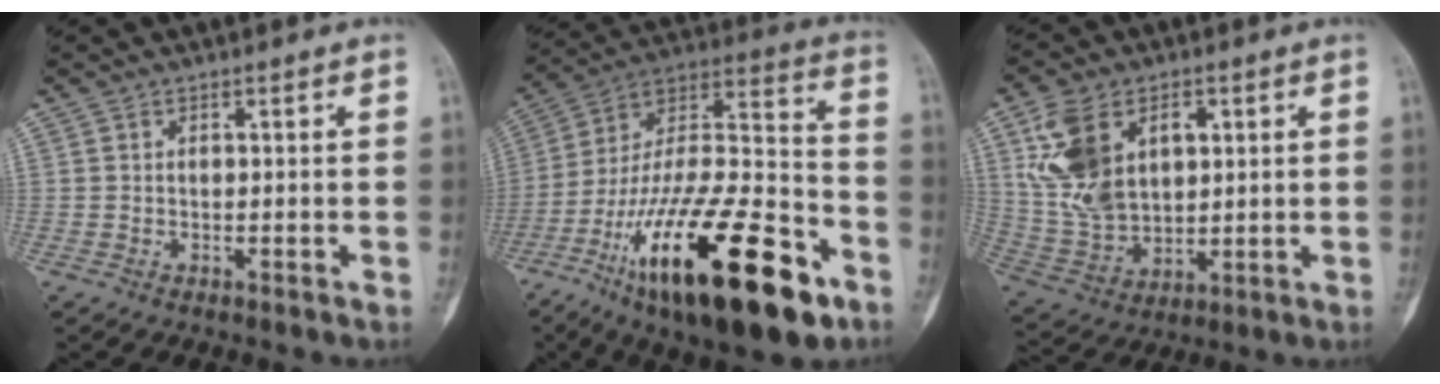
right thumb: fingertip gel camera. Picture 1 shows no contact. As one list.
[{"total": 33.2, "force": [-16.3, 11.3, 26.7], "torque": [-0.443, 0.062, -0.269]}, {"total": 15.1, "force": [4.6, 10.1, 10.2], "torque": [-0.183, -0.010, 0.102]}]